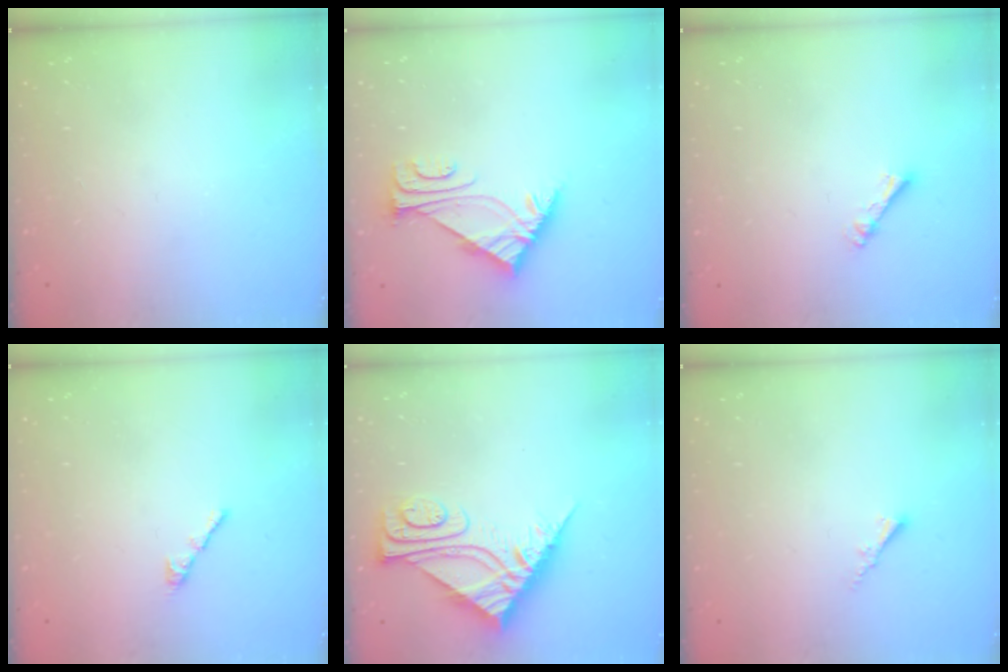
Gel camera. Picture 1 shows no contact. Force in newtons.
{"total": 6.0, "press": 5.9, "slide": 1.0}
{"total": 2.4, "press": 2.4, "slide": 0.4}
{"total": 0.6, "press": 0.4, "slide": 0.4}
{"total": 11.4, "press": 11.4, "slide": 1.1}
{"total": 1.8, "press": 1.7, "slide": 0.3}